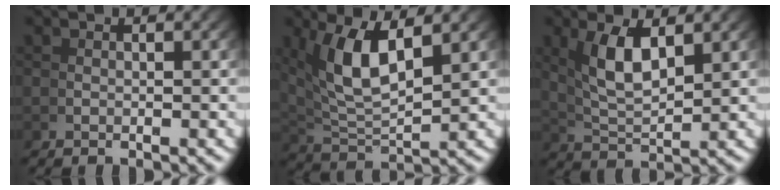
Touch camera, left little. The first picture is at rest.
{"total": 6.4, "force": [2.4, 2.7, 5.2], "torque": [-0.117, -0.009, 0.059]}
{"total": 4.7, "force": [1.8, 1.8, 3.9], "torque": [-0.080, -0.015, 0.048]}